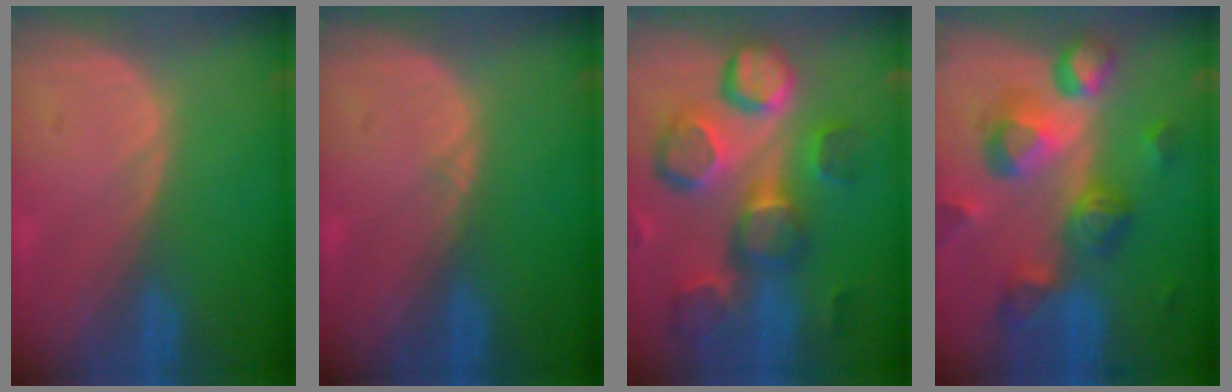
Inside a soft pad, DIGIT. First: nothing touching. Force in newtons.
{"total": 0.5, "press": 0.5, "slide": 0.1}
{"total": 12.8, "press": 11.2, "slide": 6.2}
{"total": 10.7, "press": 9.6, "slide": 4.7}